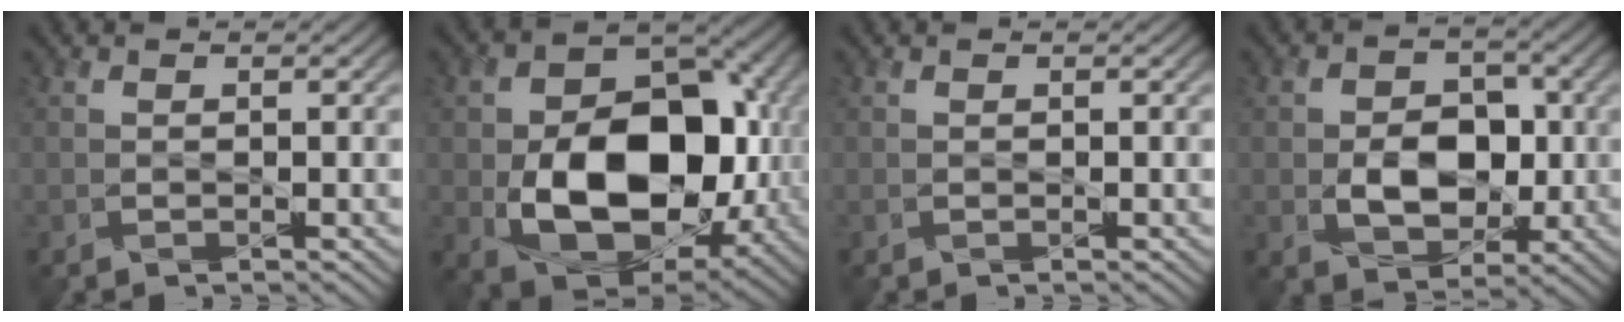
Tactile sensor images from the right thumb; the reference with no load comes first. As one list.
[{"total": 16.5, "force": [-2.9, 11.1, 11.8], "torque": [-0.186, -0.024, -0.047]}, {"total": 0.0}, {"total": 7.2, "force": [-1.4, 5.1, 4.8], "torque": [-0.084, -0.002, -0.033]}]